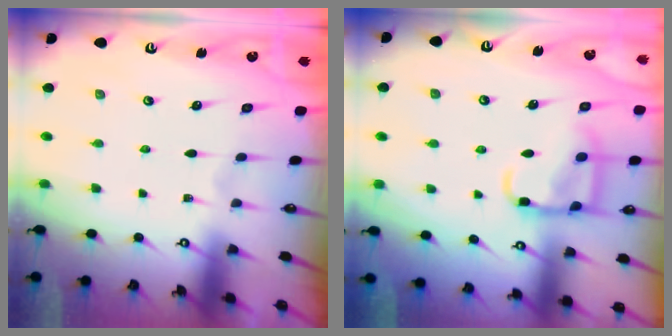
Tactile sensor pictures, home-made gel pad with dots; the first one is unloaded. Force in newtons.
{"total": 12.0, "press": 12.0, "slide": 1.1}